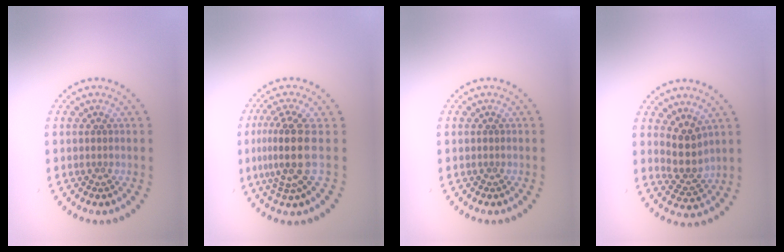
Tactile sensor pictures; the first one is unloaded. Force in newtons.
{"total": 4.2, "press": 3.1, "slide": 2.9}
{"total": 0.0}
{"total": 2.9, "press": 2.3, "slide": 1.7}